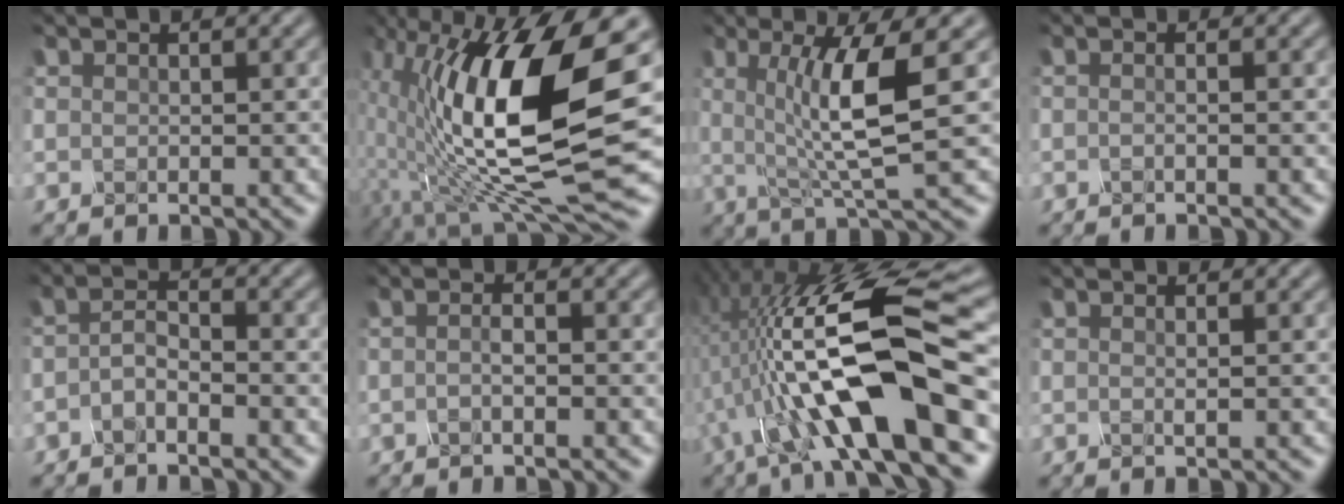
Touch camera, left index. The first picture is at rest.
{"total": 15.6, "force": [0.0, 5.5, 14.6], "torque": [-0.254, -0.013, -0.010]}
{"total": 7.0, "force": [0.2, 1.2, 6.9], "torque": [-0.109, 0.000, 0.003]}
{"total": 1.3, "force": [-0.5, 0.4, 1.1], "torque": [-0.010, 0.000, -0.022]}
{"total": 2.2, "force": [-1.6, 0.5, 1.4], "torque": [-0.027, 0.004, -0.037]}
{"total": 1.5, "force": [-0.7, 0.3, 1.3], "torque": [-0.015, 0.000, -0.020]}
{"total": 14.0, "force": [-3.6, 3.7, 13.0], "torque": [-0.216, 0.020, -0.074]}
{"total": 0.9, "force": [-0.1, 0.2, 0.9], "torque": [-0.013, 0.002, -0.008]}